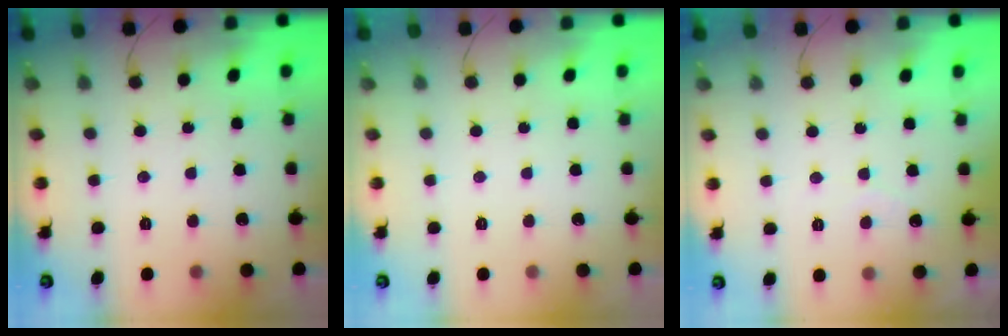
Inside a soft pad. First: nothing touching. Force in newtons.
{"total": 0.0}
{"total": 1.9, "press": 1.9, "slide": 0.2}